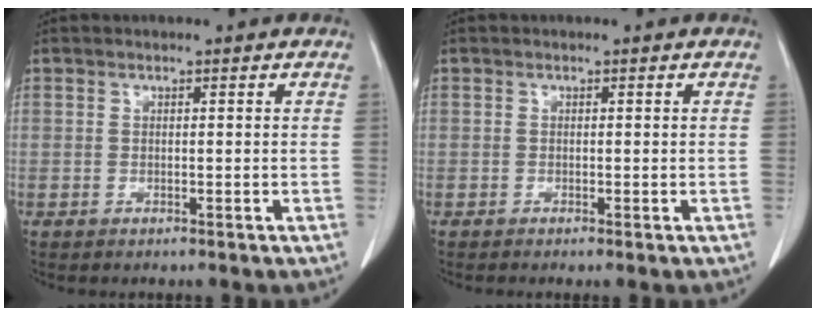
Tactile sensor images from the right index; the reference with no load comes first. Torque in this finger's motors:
{"motor_torque": [-0.06, 0.08, -0.09, 0.02]}